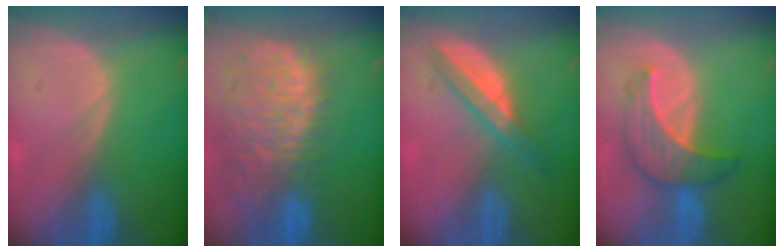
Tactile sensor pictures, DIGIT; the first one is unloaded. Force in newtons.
{"total": 13.5, "press": 11.1, "slide": 7.8}
{"total": 6.2, "press": 5.4, "slide": 3.0}
{"total": 6.9, "press": 6.8, "slide": 1.0}